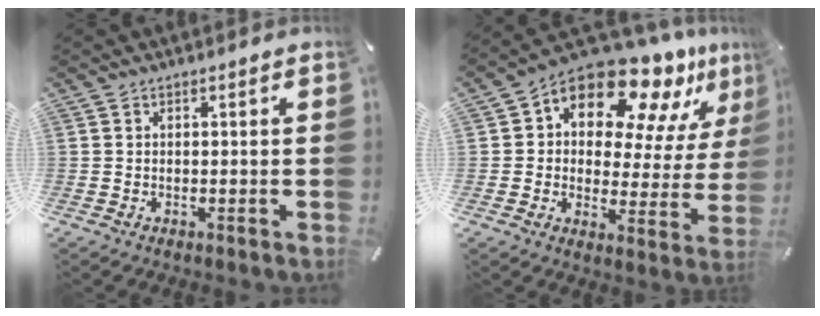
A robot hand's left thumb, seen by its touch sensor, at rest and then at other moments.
{"total": 14.6, "force": [10.9, 6.9, 6.7], "torque": [-0.112, -0.099, 0.185]}